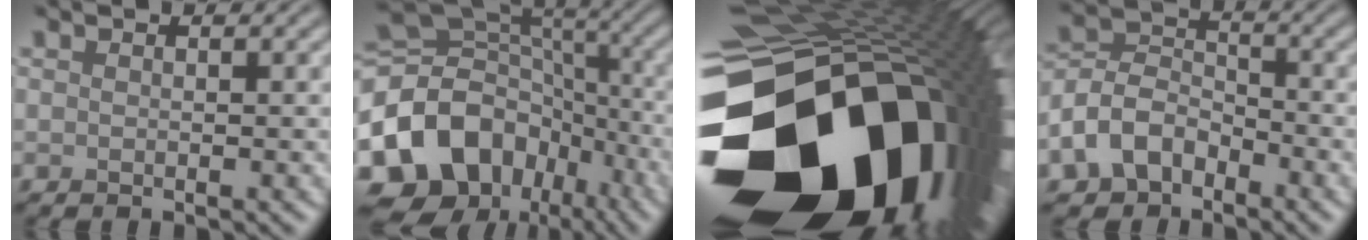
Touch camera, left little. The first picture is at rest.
{"total": 15.1, "force": [-6.4, 11.3, 7.6], "torque": [-0.168, 0.007, -0.115]}
{"total": 22.7, "force": [-8.5, 14.2, 15.5], "torque": [-0.299, -0.081, -0.089]}
{"total": 6.3, "force": [-3.4, 4.4, 2.9], "torque": [-0.060, 0.007, -0.081]}